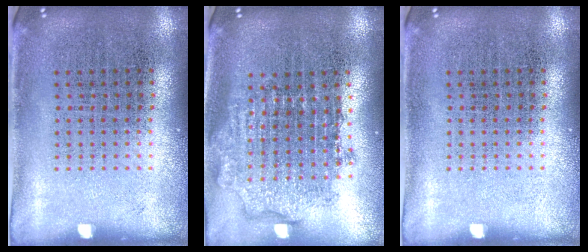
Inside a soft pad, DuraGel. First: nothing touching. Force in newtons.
{"total": 1.8, "press": 1.5, "slide": 1.1}
{"total": 0.0}